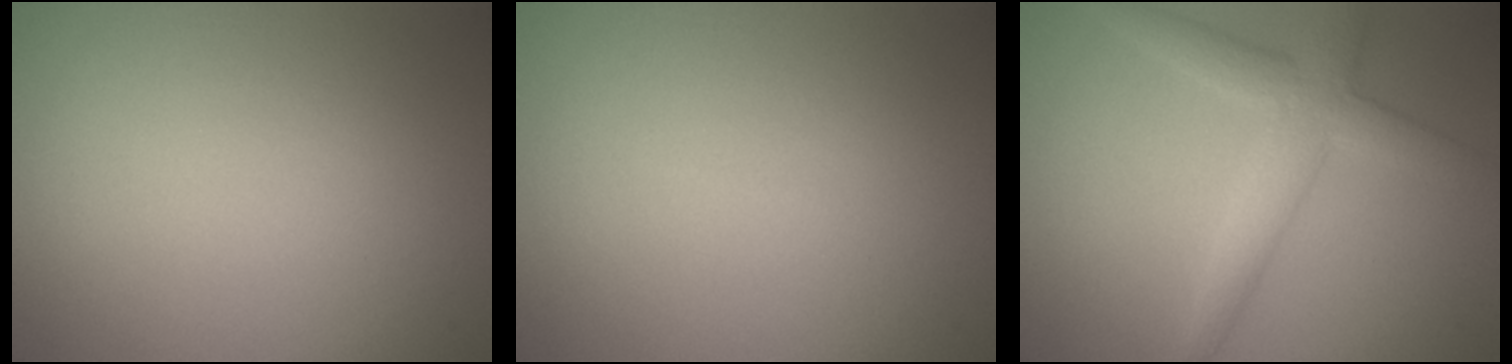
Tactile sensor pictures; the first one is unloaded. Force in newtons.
{"total": 0.0}
{"total": 4.2, "press": 4.2, "slide": 0.3}